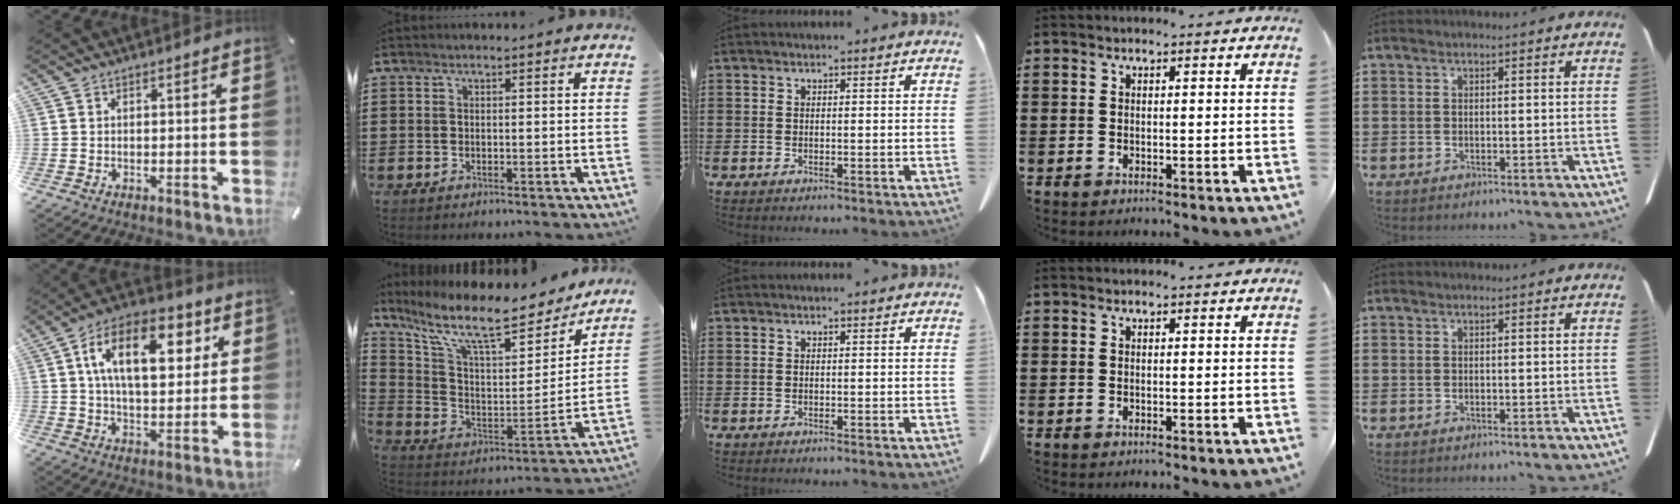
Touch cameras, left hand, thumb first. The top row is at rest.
{"thumb": {"total": 17.2, "force": [6.2, 9.7, 12.9], "torque": [-0.208, -0.003, 0.099]}, "index": {"total": 12.8, "force": [9.8, 3.0, 7.5], "torque": [-0.177, -0.056, 0.164]}}